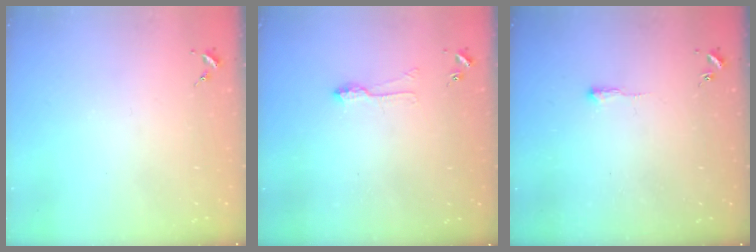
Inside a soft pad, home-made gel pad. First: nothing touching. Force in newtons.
{"total": 5.3, "press": 5.2, "slide": 0.6}
{"total": 2.4, "press": 2.4, "slide": 0.4}